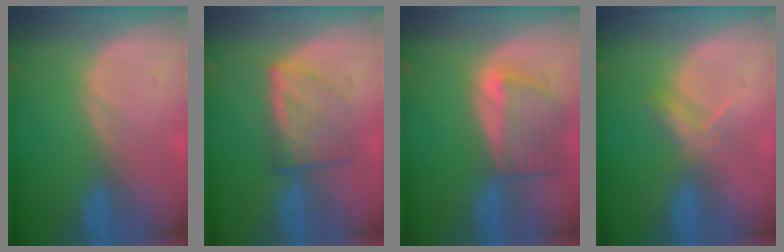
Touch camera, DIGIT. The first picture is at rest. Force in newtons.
{"total": 6.4, "press": 5.9, "slide": 2.3}
{"total": 7.2, "press": 6.7, "slide": 2.8}
{"total": 3.1, "press": 2.9, "slide": 0.9}